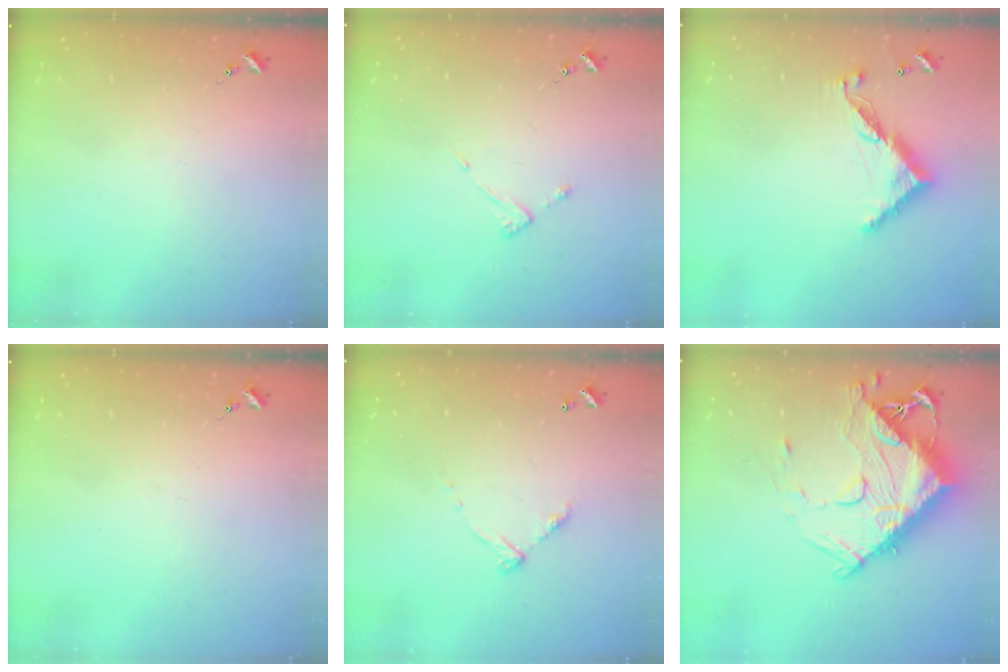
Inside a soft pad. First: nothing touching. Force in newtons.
{"total": 3.9, "press": 3.9, "slide": 0.3}
{"total": 10.6, "press": 10.6, "slide": 0.3}
{"total": 0.0}
{"total": 7.3, "press": 7.3, "slide": 0.6}
{"total": 19.8, "press": 19.7, "slide": 2.2}